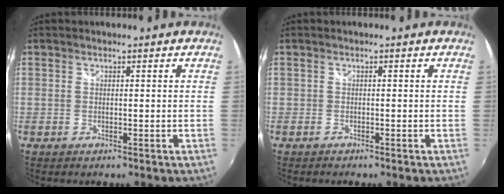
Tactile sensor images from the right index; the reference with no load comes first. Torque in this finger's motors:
{"motor_torque": [0.04, -0.04, 0.06, 0.00]}